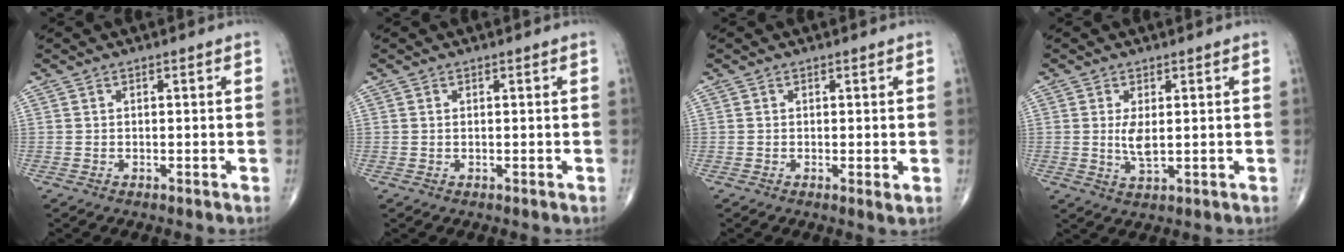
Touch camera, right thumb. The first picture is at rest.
{"total": 0.0}
{"total": 1.6, "force": [-0.1, 0.3, 1.5], "torque": [-0.028, -0.008, -0.004]}
{"total": 3.8, "force": [0.4, 1.3, 3.5], "torque": [-0.072, -0.013, 0.012]}